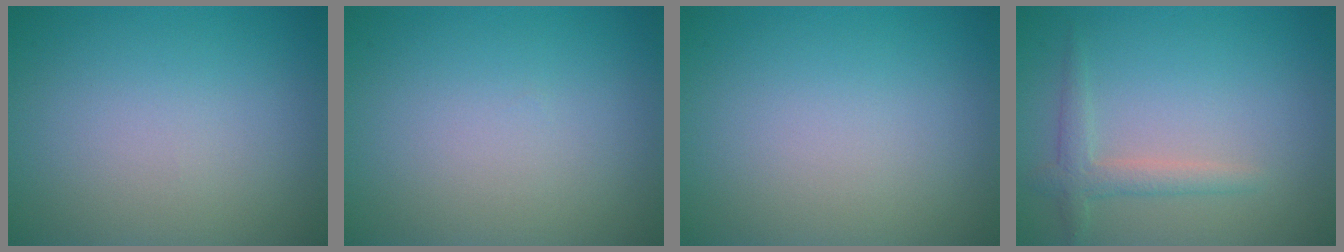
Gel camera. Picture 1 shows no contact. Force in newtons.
{"total": 0.0}
{"total": 0.0}
{"total": 2.1, "press": 2.1, "slide": 0.1}